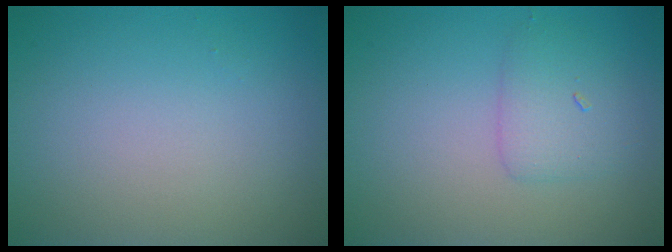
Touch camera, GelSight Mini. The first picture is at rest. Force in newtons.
{"total": 2.3, "press": 2.3, "slide": 0.1}